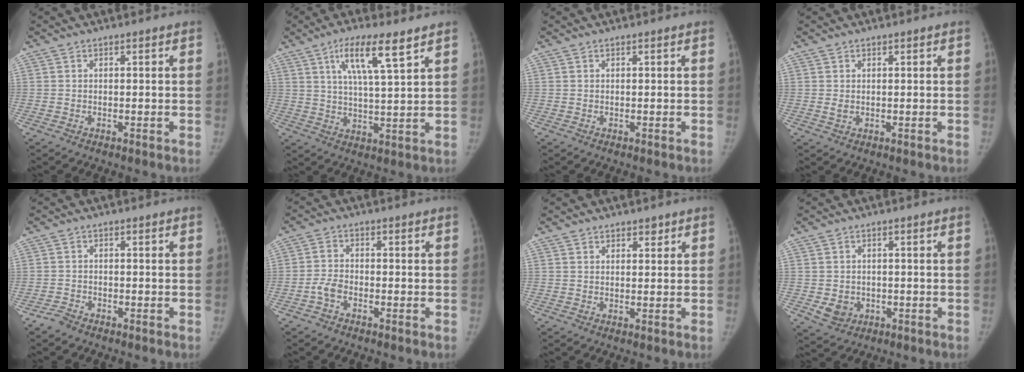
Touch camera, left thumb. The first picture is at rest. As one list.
[{"total": 10.0, "force": [5.5, 1.7, 8.2], "torque": [-0.145, -0.022, 0.101]}, {"total": 0.0}, {"total": 1.0, "force": [0.2, 0.8, 0.5], "torque": [-0.005, -0.002, 0.006]}, {"total": 2.1, "force": [-1.8, 0.8, 0.6], "torque": [-0.020, 0.004, -0.036]}, {"total": 3.2, "force": [-1.8, 1.8, 1.9], "torque": [-0.040, 0.013, -0.037]}, {"total": 1.6, "force": [1.1, 1.0, 0.3], "torque": [0.013, -0.006, 0.014]}, {"total": 4.3, "force": [-1.1, 3.7, 1.9], "torque": [-0.019, 0.002, -0.006]}]